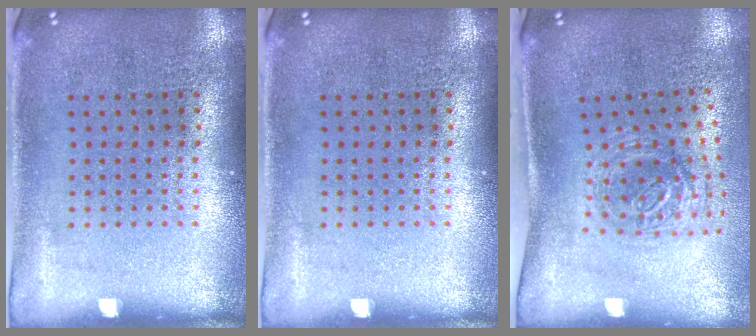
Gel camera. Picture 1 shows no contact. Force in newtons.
{"total": 0.0}
{"total": 1.2, "press": 1.1, "slide": 0.6}